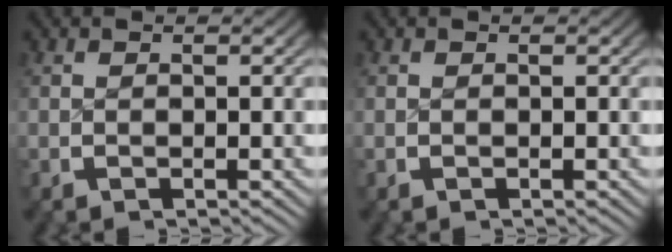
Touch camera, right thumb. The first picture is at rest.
{"total": 0.0}